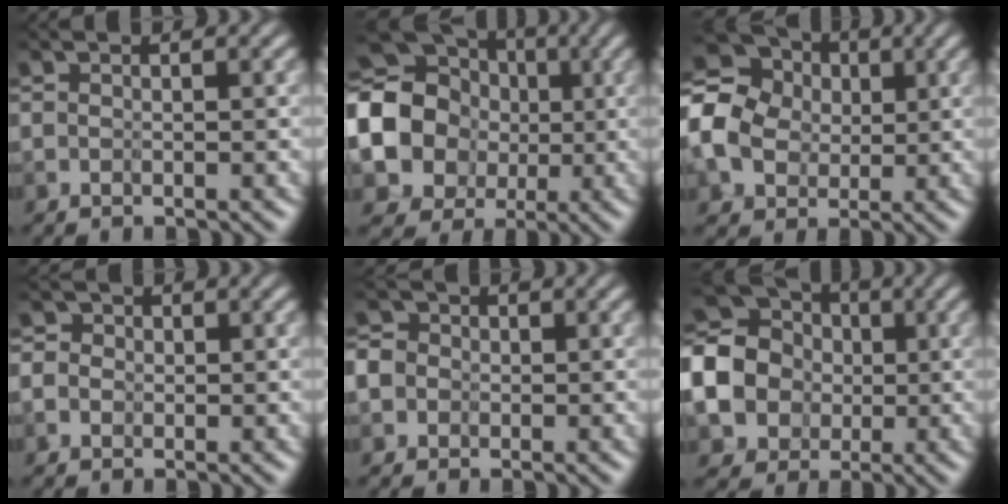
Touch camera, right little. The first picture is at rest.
{"total": 12.9, "force": [1.0, 11.7, 5.4], "torque": [-0.150, -0.001, -0.013]}
{"total": 9.3, "force": [1.2, 8.2, 4.2], "torque": [-0.154, 0.013, 0.005]}
{"total": 2.5, "force": [-0.5, 2.4, 0.0], "torque": [-0.015, 0.022, -0.035]}
{"total": 3.1, "force": [-1.0, 3.0, 0.2], "torque": [-0.022, 0.012, -0.046]}
{"total": 10.0, "force": [0.9, 8.8, 4.6], "torque": [-0.142, 0.005, -0.009]}